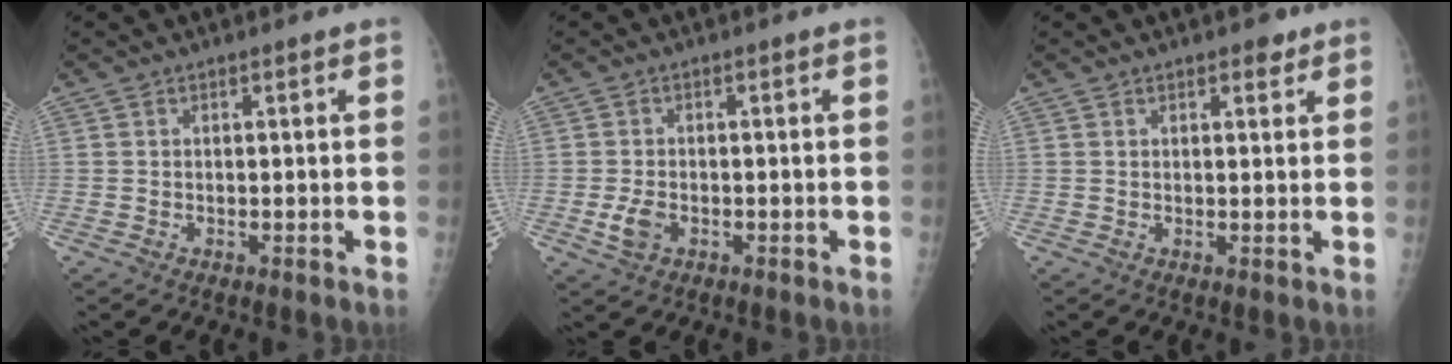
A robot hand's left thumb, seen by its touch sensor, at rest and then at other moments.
{"total": 3.2, "force": [-1.0, 2.1, 2.3], "torque": [-0.046, -0.001, -0.017]}
{"total": 2.4, "force": [1.6, 1.2, 1.3], "torque": [-0.005, -0.006, 0.019]}